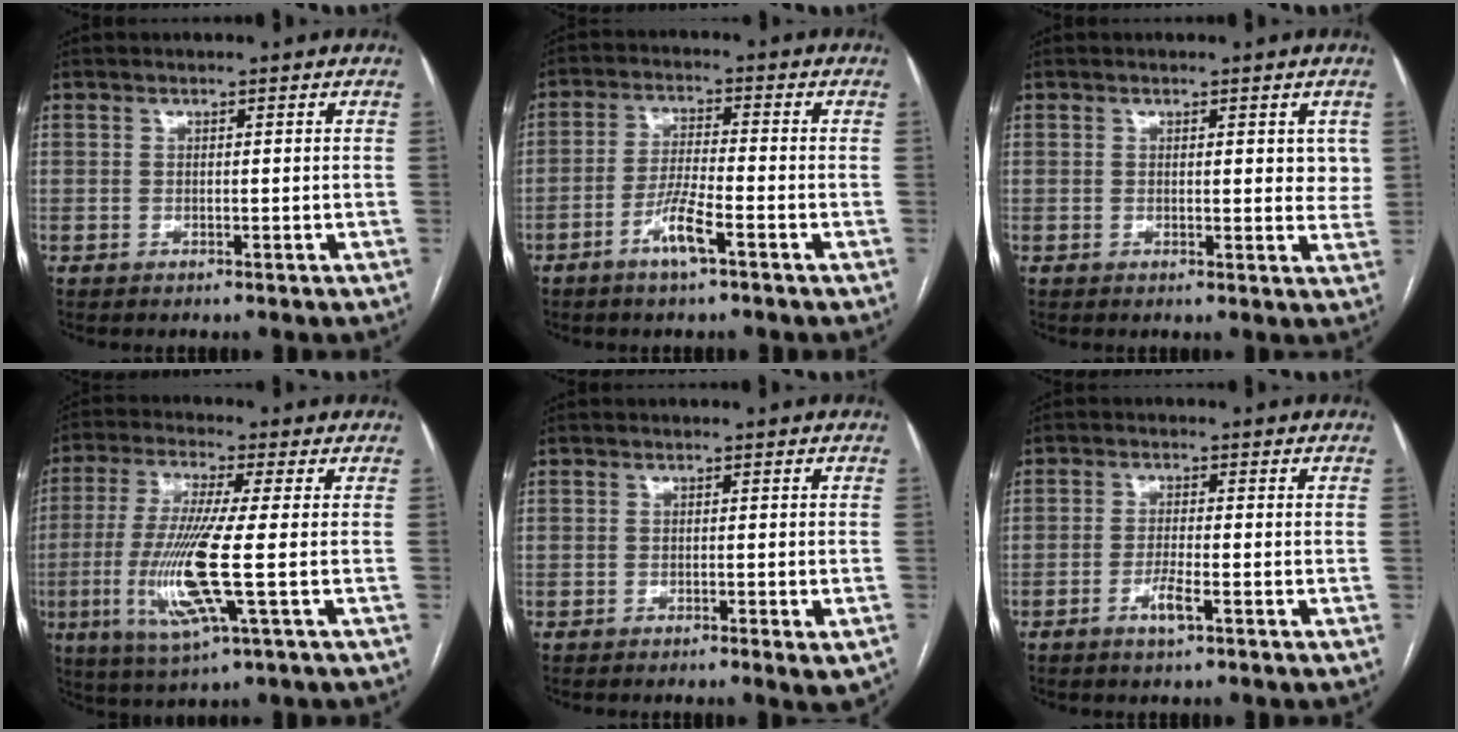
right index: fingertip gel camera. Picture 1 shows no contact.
{"total": 5.6, "force": [-3.2, 0.3, 4.7], "torque": [-0.092, -0.003, -0.064]}
{"total": 3.8, "force": [1.3, 1.6, 3.2], "torque": [-0.028, -0.008, 0.010]}
{"total": 12.6, "force": [-2.6, 0.0, 12.3], "torque": [-0.264, -0.018, -0.055]}
{"total": 2.9, "force": [-1.5, 0.6, 2.4], "torque": [-0.025, -0.003, -0.019]}
{"total": 3.1, "force": [-1.6, 0.2, 2.6], "torque": [-0.050, -0.002, -0.032]}